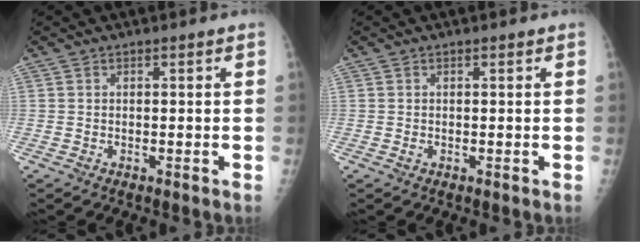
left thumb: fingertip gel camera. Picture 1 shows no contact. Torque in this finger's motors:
{"motor_torque": [-0.09, -0.08, 0.19, 0.06, 0.00]}